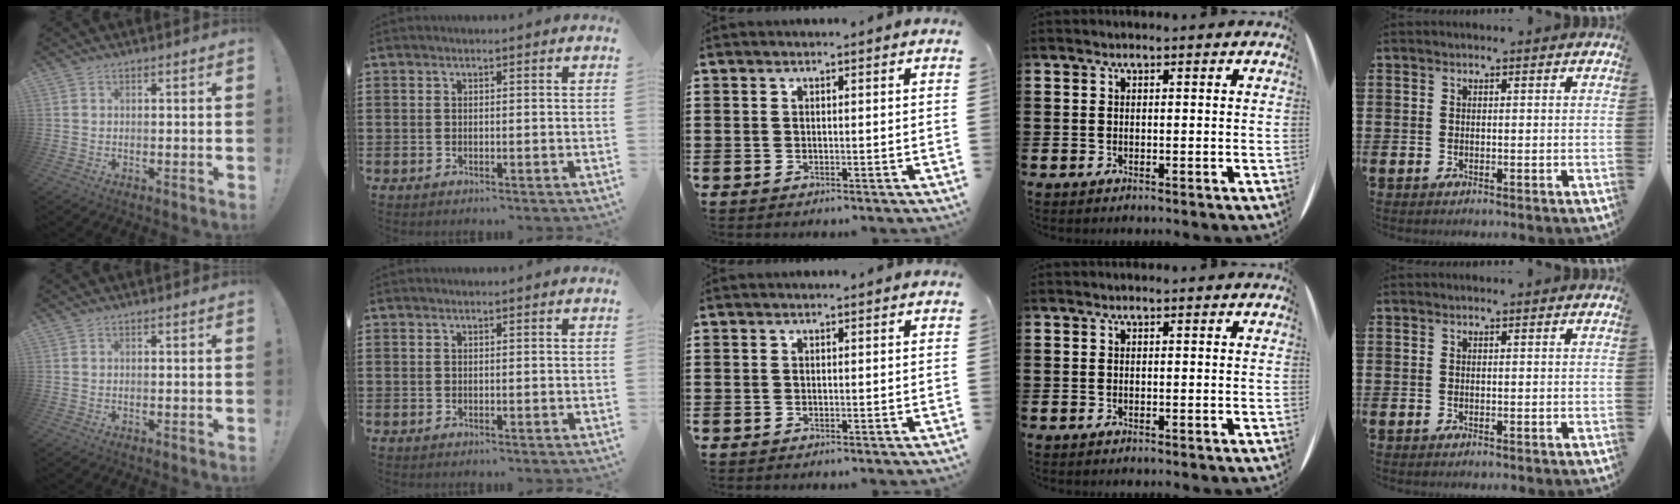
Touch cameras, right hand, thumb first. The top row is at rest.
{}